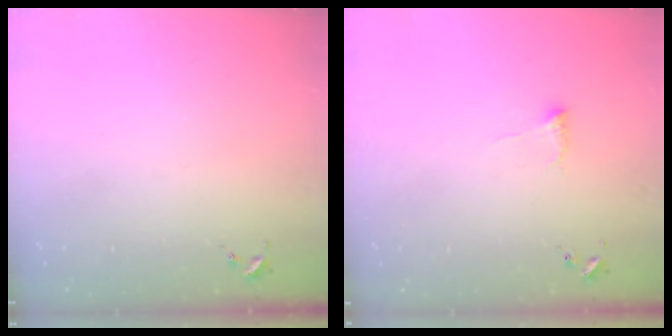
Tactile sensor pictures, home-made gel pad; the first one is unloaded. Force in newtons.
{"total": 6.2, "press": 6.2, "slide": 0.9}